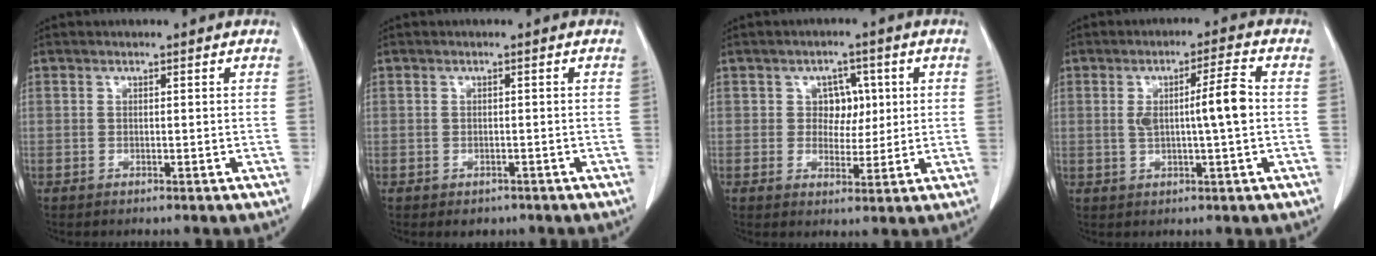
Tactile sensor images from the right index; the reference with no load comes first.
{"total": 1.9, "force": [-1.3, 1.3, 0.6], "torque": [-0.005, 0.003, -0.009]}
{"total": 4.5, "force": [0.9, 3.6, 2.5], "torque": [-0.026, 0.010, 0.018]}
{"total": 6.4, "force": [0.1, 0.2, 6.4], "torque": [-0.108, 0.008, 0.004]}